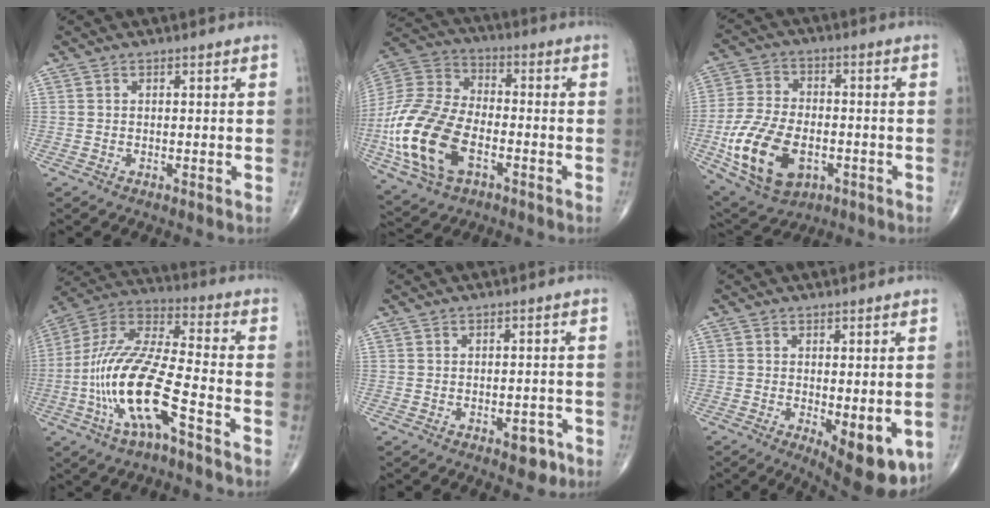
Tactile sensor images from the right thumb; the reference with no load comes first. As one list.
[{"total": 20.8, "force": [-6.2, 12.1, 15.7], "torque": [-0.332, 0.015, -0.115]}, {"total": 16.9, "force": [-4.8, 10.3, 12.4], "torque": [-0.230, 0.007, -0.079]}, {"total": 18.2, "force": [-6.8, 4.9, 16.2], "torque": [-0.343, 0.042, -0.128]}, {"total": 3.5, "force": [-1.9, 1.8, 2.3], "torque": [-0.011, 0.009, -0.022]}, {"total": 10.4, "force": [-3.1, 4.0, 9.0], "torque": [-0.105, -0.021, -0.033]}]